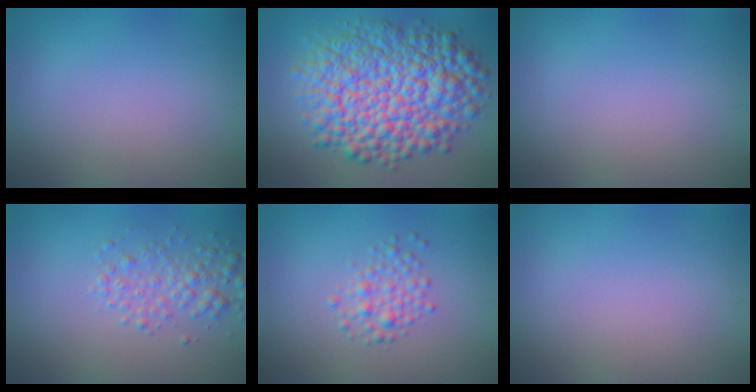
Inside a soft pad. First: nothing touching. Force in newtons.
{"total": 11.9, "press": 11.9, "slide": 0.1}
{"total": 0.0}
{"total": 2.6, "press": 2.6, "slide": 0.0}
{"total": 2.0, "press": 2.0, "slide": 0.0}
{"total": 0.0}